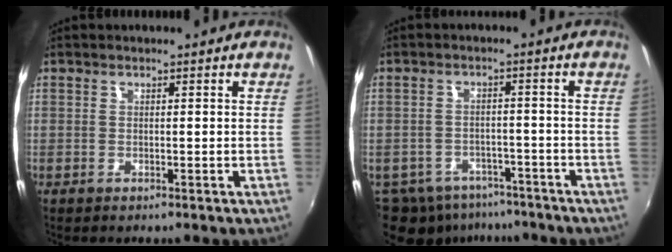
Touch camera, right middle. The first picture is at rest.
{"total": 14.3, "force": [-10.0, 8.6, 5.6], "torque": [-0.150, -0.013, -0.133]}